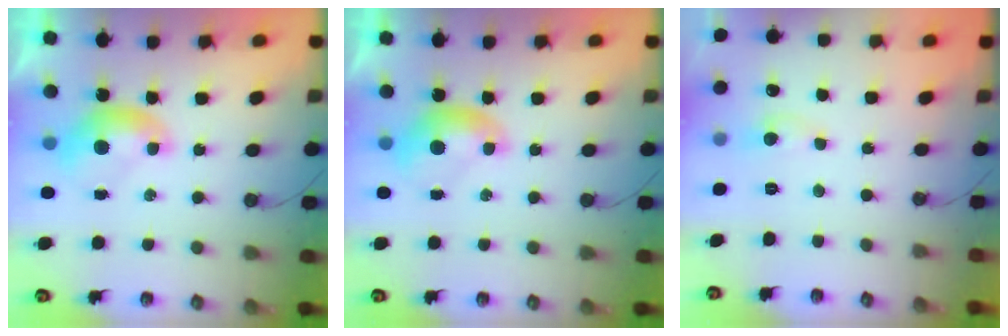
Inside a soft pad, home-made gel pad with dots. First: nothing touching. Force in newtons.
{"total": 0.0}
{"total": 0.9, "press": 0.8, "slide": 0.4}